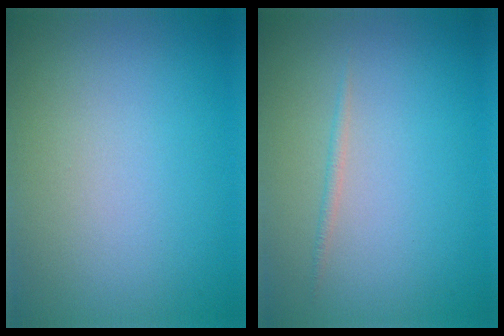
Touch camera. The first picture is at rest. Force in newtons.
{"total": 0.6, "press": 0.6, "slide": 0.0}